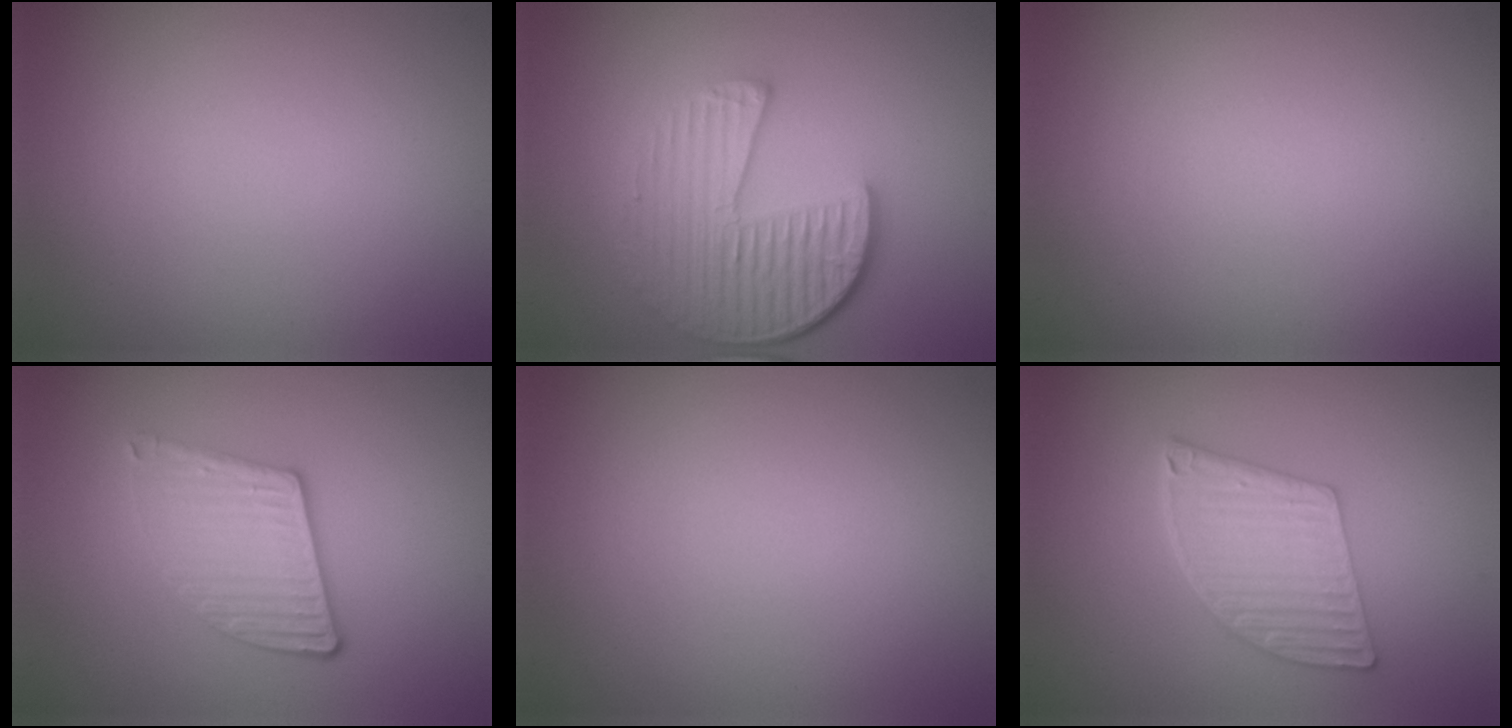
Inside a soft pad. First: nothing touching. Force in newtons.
{"total": 6.2, "press": 4.4, "slide": 4.4}
{"total": 0.0}
{"total": 3.8, "press": 3.2, "slide": 1.9}
{"total": 0.0}
{"total": 5.7, "press": 4.2, "slide": 3.8}